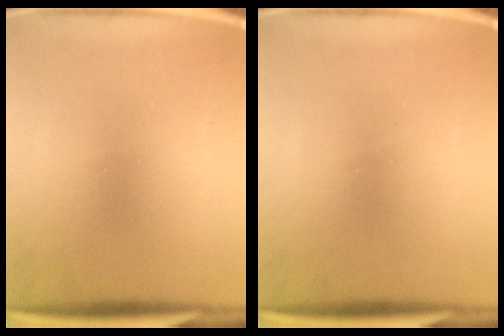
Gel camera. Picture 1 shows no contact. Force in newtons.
{"total": 0.0}